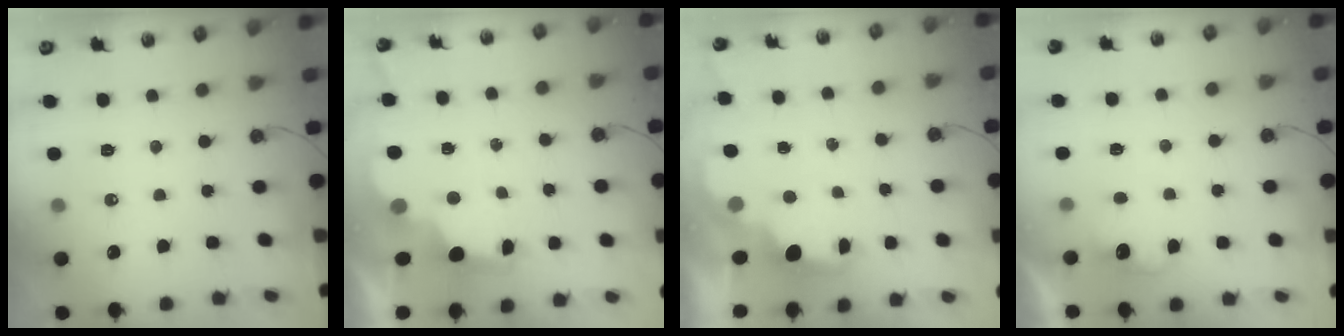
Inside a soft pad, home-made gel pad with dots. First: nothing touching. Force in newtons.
{"total": 2.9, "press": 2.7, "slide": 0.9}
{"total": 2.2, "press": 2.1, "slide": 0.7}
{"total": 2.8, "press": 2.7, "slide": 0.8}